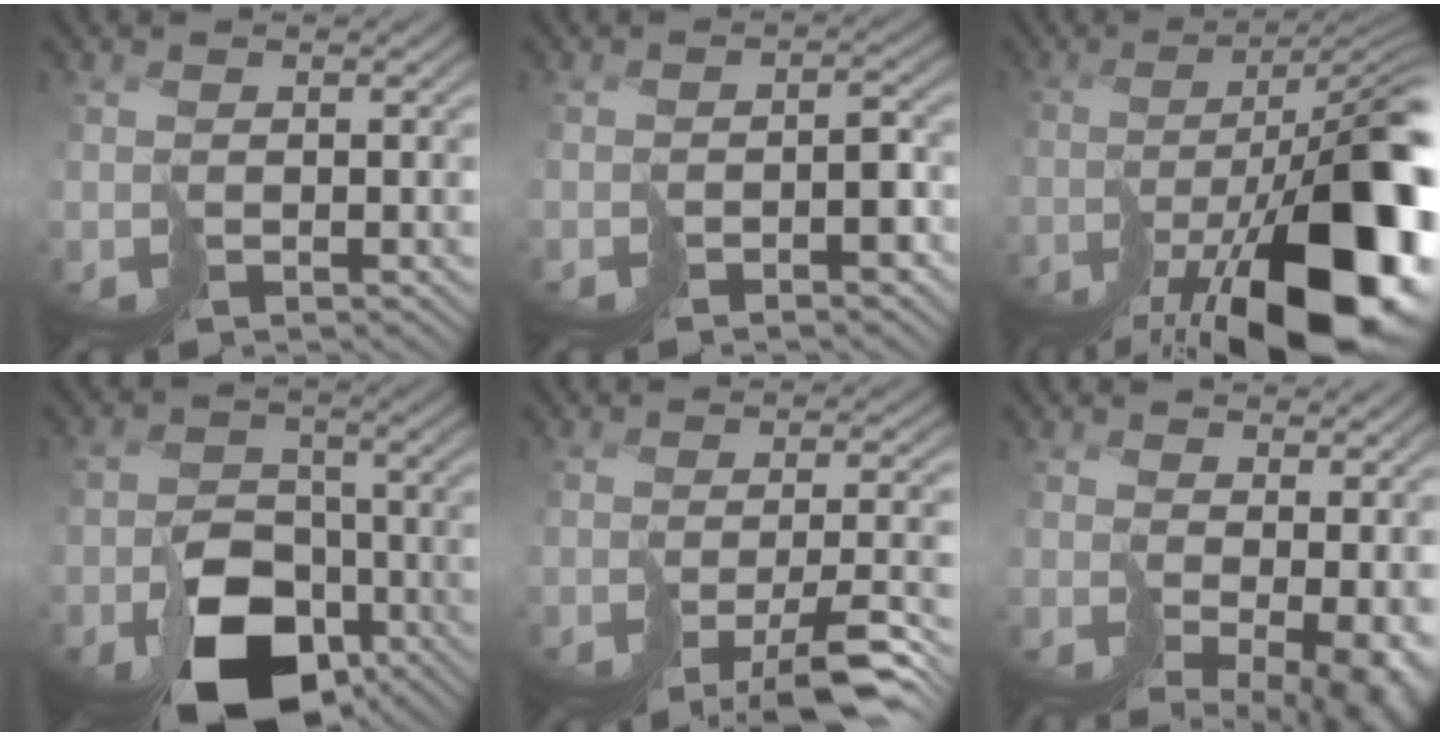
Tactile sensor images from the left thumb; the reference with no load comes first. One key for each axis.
{"total": 3.1, "fx": -2.3, "fy": 1.1, "fz": 1.8, "tx": -0.011, "ty": 0.004, "tz": -0.038}
{"total": 20.7, "fx": -10.2, "fy": 6.6, "fz": 16.7, "tx": -0.235, "ty": -0.041, "tz": -0.138}
{"total": 10.8, "fx": -5.9, "fy": 7.0, "fz": 5.7, "tx": -0.089, "ty": -0.017, "tz": -0.104}
{"total": 6.7, "fx": -4.4, "fy": 1.0, "fz": 5.0, "tx": -0.066, "ty": -0.007, "tz": -0.061}
{"total": 8.1, "fx": -0.7, "fy": 4.1, "fz": 6.9, "tx": -0.128, "ty": -0.037, "tz": 0.020}